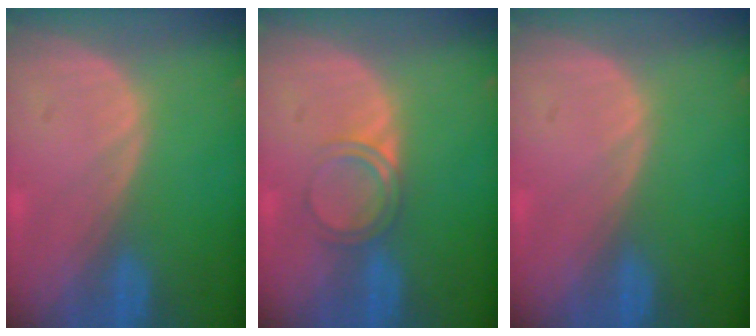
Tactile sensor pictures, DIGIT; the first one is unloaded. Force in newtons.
{"total": 3.0, "press": 3.0, "slide": 0.3}
{"total": 0.0}